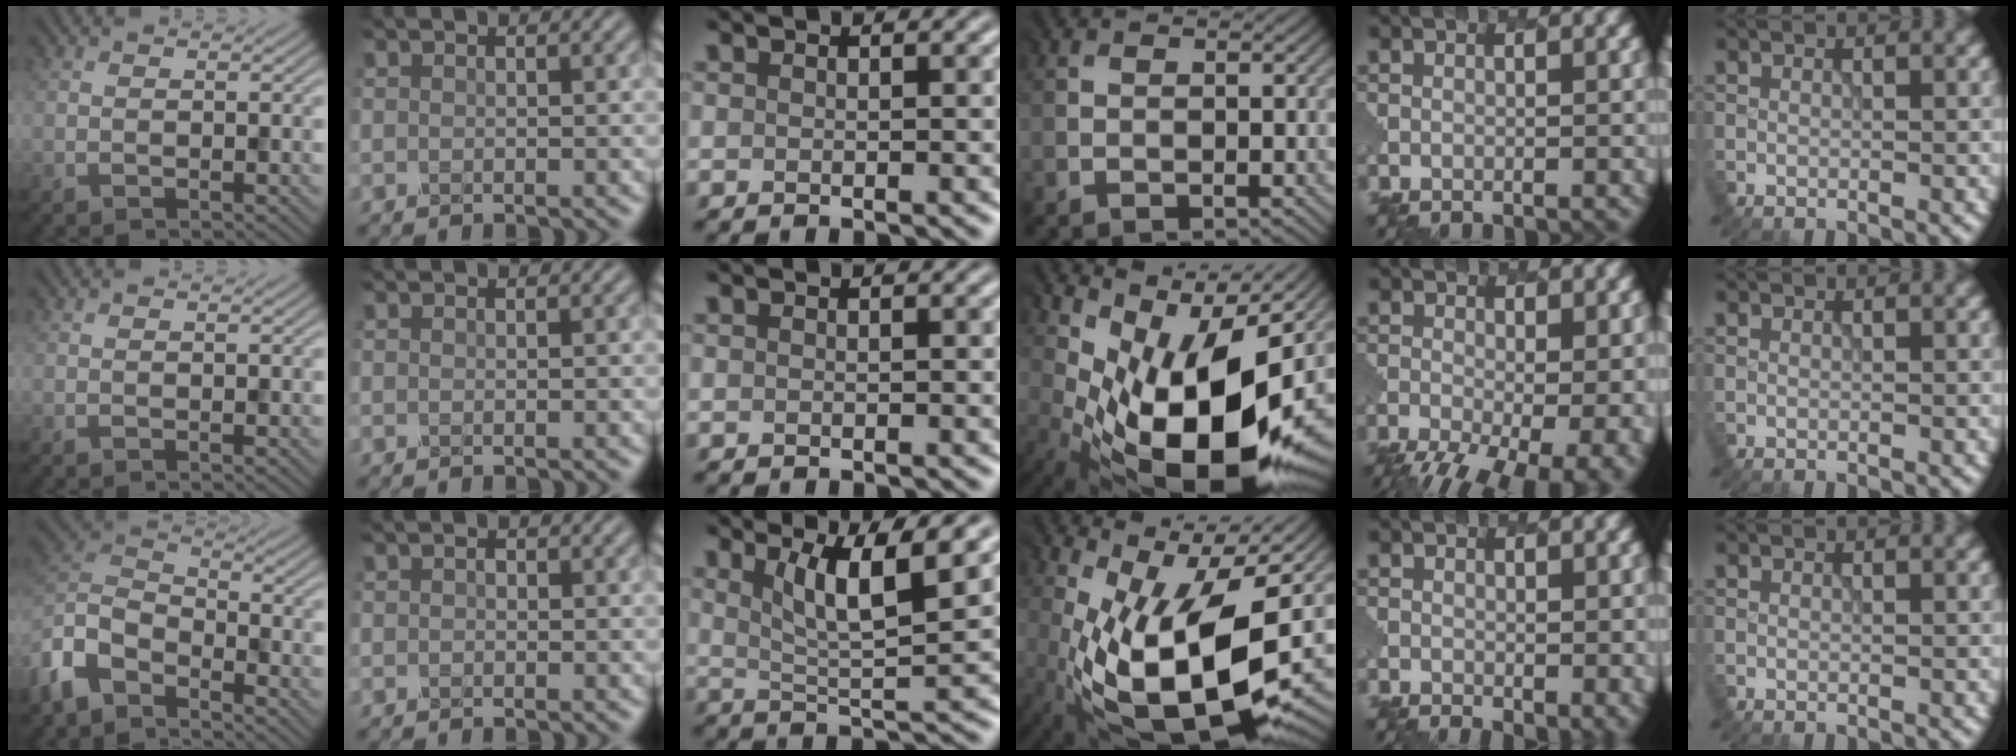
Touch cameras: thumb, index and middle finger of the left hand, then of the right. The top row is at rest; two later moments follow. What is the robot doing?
{"motion": "dispense", "object": "toothpaste"}